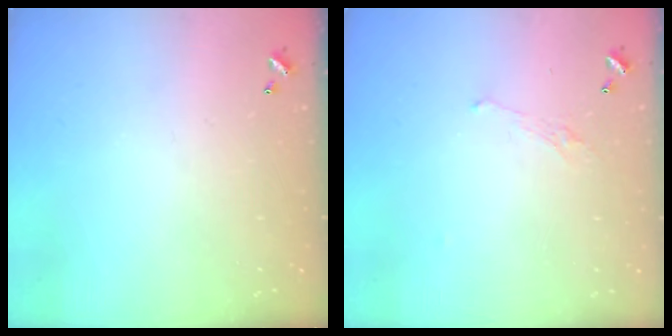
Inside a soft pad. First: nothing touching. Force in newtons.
{"total": 0.9, "press": 0.4, "slide": 0.8}